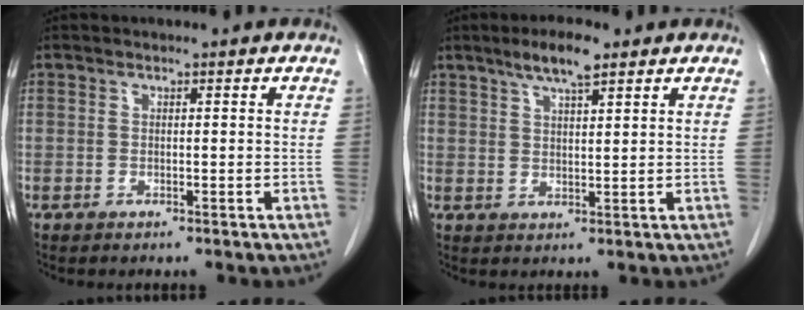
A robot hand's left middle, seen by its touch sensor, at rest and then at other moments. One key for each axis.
{"total": 5.6, "fx": 3.9, "fy": 0.9, "fz": 4.0, "tx": -0.077, "ty": 0.005, "tz": 0.067}